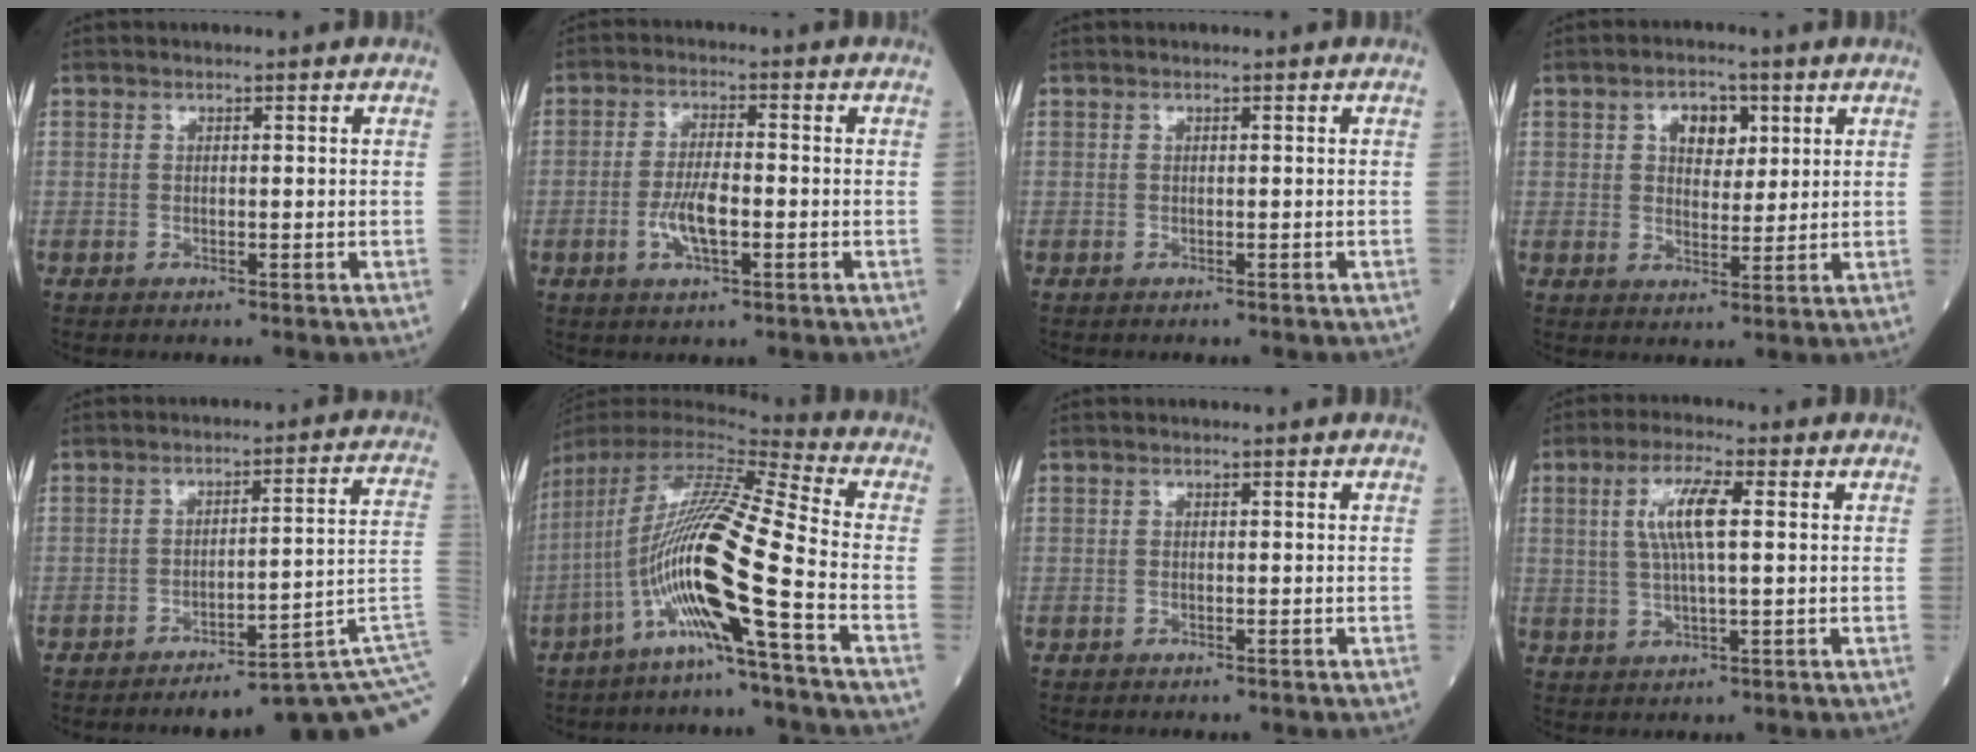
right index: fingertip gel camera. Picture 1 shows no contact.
{"total": 5.5, "force": [-1.5, 1.5, 5.1], "torque": [-0.100, 0.002, -0.026]}
{"total": 0.6, "force": [-0.6, 0.1, 0.2], "torque": [0.000, -0.001, -0.010]}
{"total": 5.1, "force": [2.0, 3.2, 3.5], "torque": [-0.053, 0.011, 0.034]}
{"total": 12.7, "force": [-7.7, -1.5, 10.0], "torque": [-0.045, 0.046, -0.099]}
{"total": 16.9, "force": [-6.0, -1.0, 15.8], "torque": [-0.308, 0.000, -0.126]}
{"total": 0.0}
{"total": 7.1, "force": [1.5, 1.1, 6.8], "torque": [-0.139, 0.008, 0.030]}